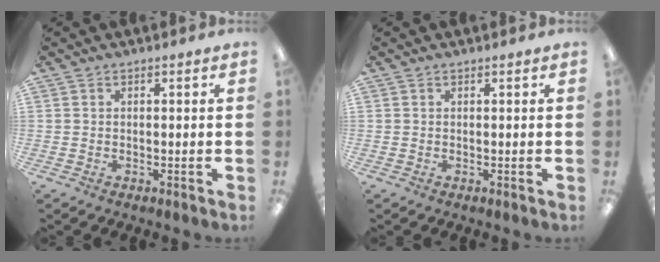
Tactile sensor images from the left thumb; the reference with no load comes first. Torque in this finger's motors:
{"motor_torque": [-0.06, 0.08, 0.03, -0.10, 0.00]}